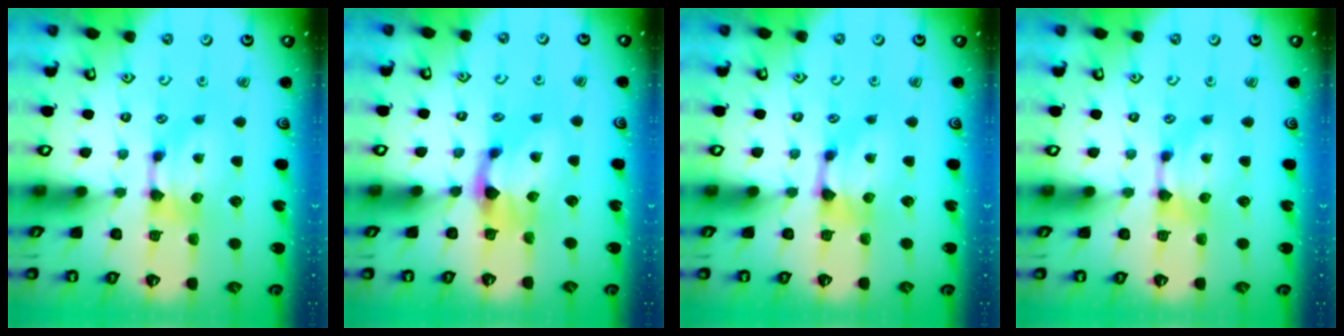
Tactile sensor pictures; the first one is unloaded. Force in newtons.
{"total": 1.7, "press": 0.9, "slide": 1.4}
{"total": 0.7, "press": 0.1, "slide": 0.7}
{"total": 0.0}